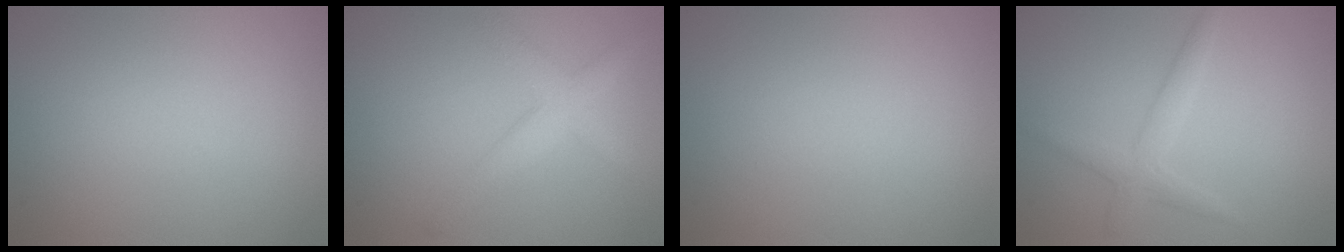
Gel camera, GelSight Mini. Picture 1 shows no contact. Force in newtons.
{"total": 3.2, "press": 3.2, "slide": 0.1}
{"total": 0.0}
{"total": 2.2, "press": 2.2, "slide": 0.1}